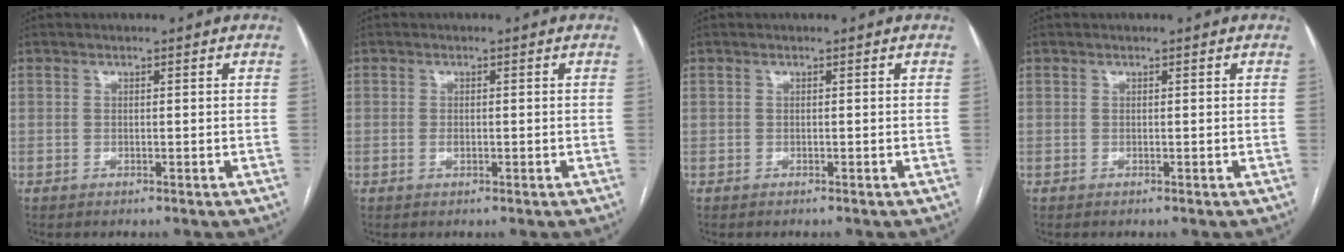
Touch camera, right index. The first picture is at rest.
{"total": 0.8, "force": [-0.2, 0.4, 0.6], "torque": [-0.011, 0.001, -0.003]}
{"total": 0.0}
{"total": 0.0}